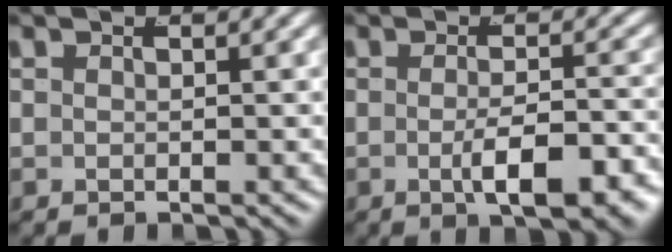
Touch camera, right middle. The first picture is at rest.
{"total": 4.7, "force": [-2.4, 1.0, 3.9], "torque": [-0.058, -0.013, -0.032]}